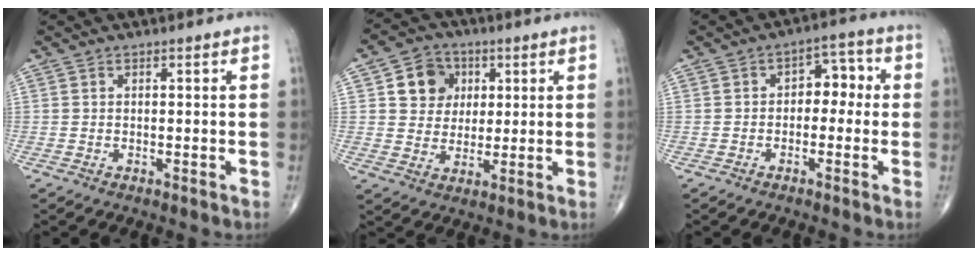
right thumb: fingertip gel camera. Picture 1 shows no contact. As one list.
[{"total": 8.5, "force": [2.7, 7.4, 3.4], "torque": [-0.016, -0.005, 0.044]}, {"total": 5.5, "force": [-0.2, 3.8, 4.0], "torque": [-0.023, 0.027, -0.014]}]